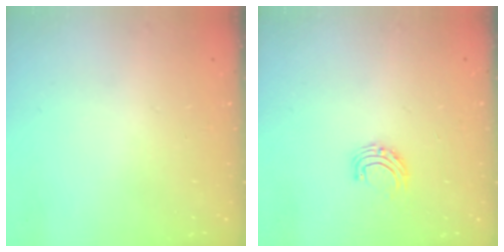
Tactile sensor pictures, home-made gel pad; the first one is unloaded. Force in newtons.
{"total": 5.5, "press": 5.5, "slide": 0.6}